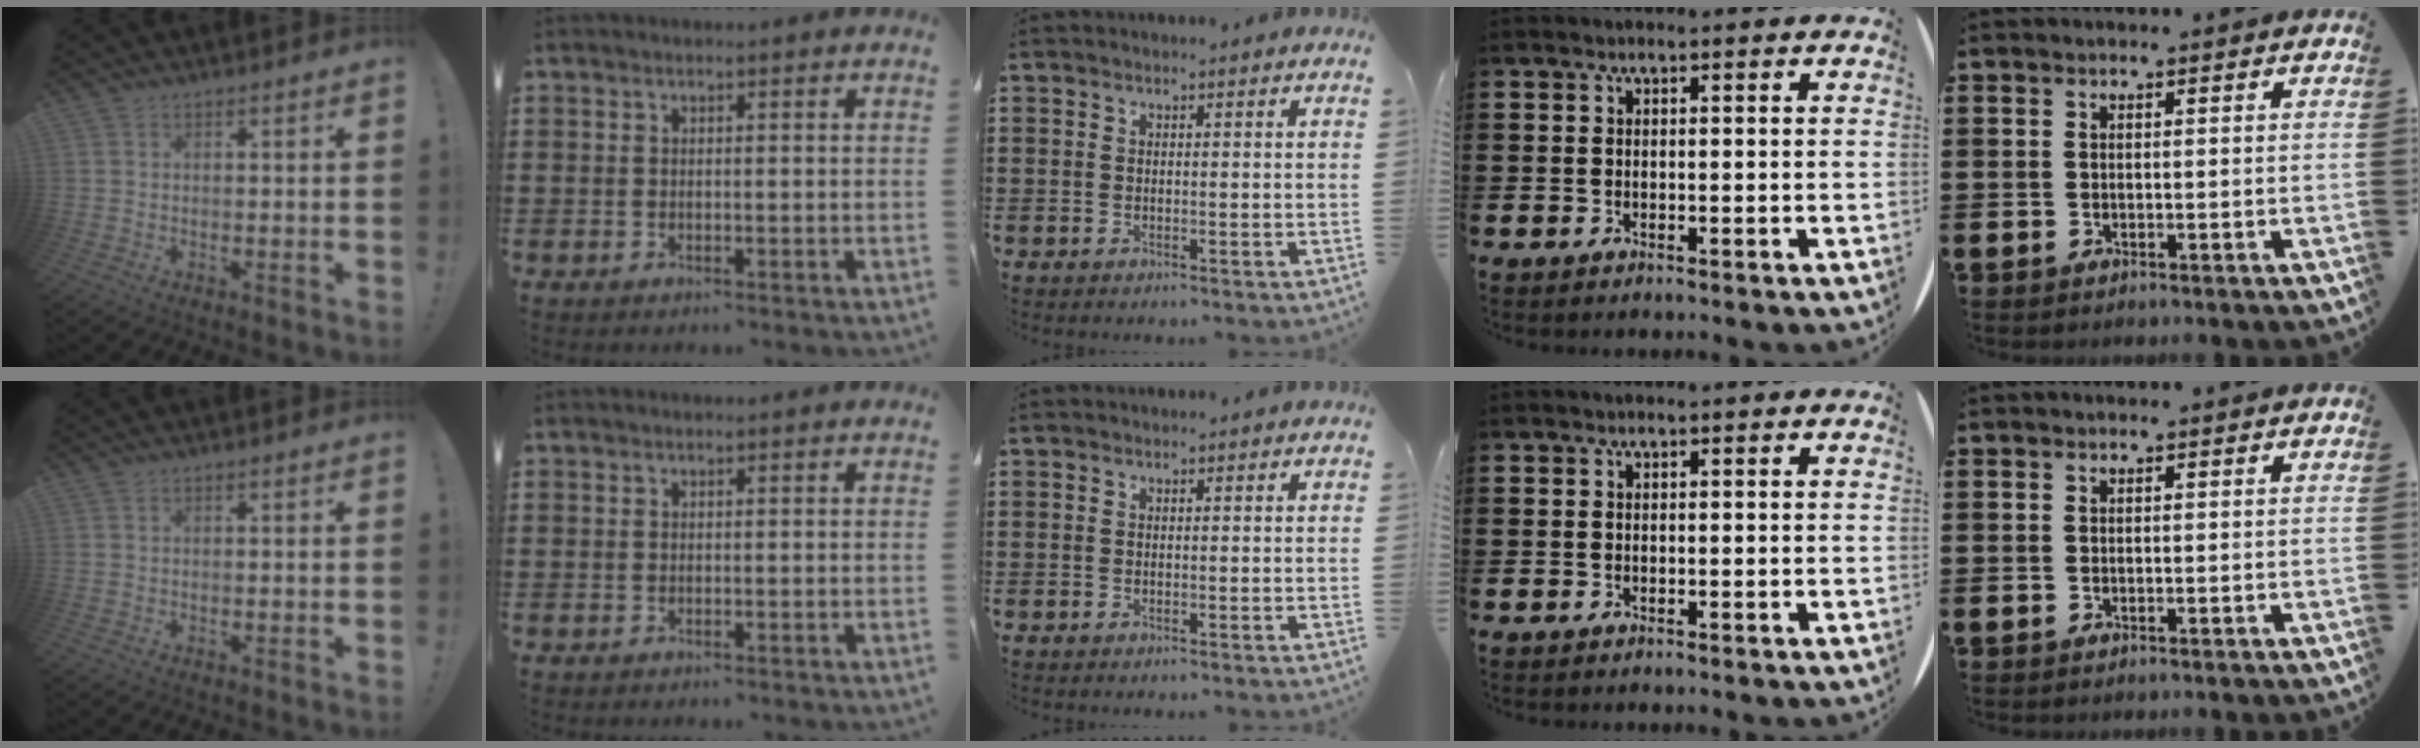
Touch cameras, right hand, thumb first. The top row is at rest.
{}